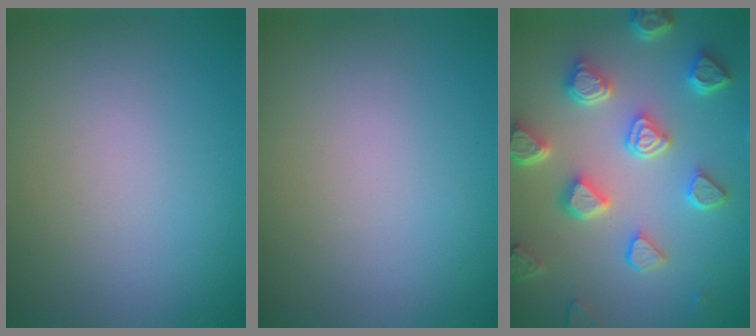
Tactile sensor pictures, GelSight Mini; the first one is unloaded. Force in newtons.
{"total": 0.0}
{"total": 6.6, "press": 5.3, "slide": 4.0}